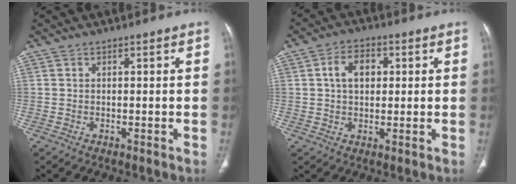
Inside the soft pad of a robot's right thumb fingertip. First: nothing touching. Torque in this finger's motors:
{"motor_torque": [0.21, 1.32, 0.71, -0.49, 0.10]}